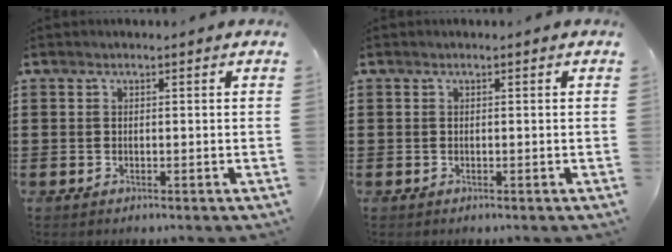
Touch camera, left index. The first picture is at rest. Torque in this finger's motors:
{"motor_torque": [0.00, 0.01, -0.02, 0.00]}